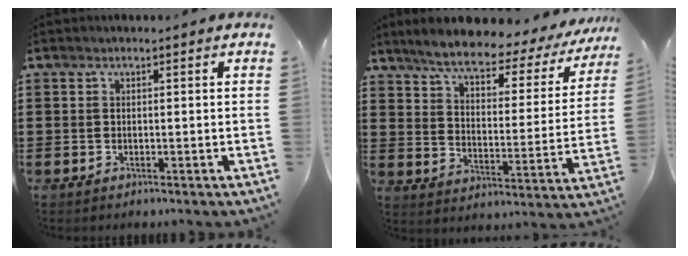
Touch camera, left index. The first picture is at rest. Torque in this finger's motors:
{"motor_torque": [2.14, 0.00, 1.05, 0.21]}